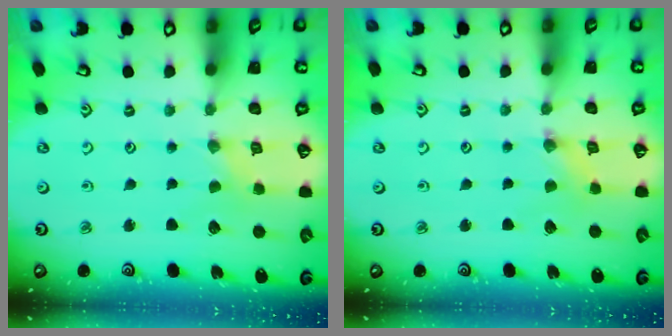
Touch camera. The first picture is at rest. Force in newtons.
{"total": 0.8, "press": 0.7, "slide": 0.2}